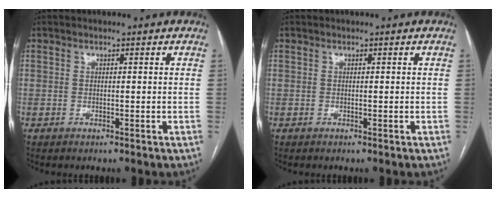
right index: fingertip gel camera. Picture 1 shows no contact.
{"total": 0.0}